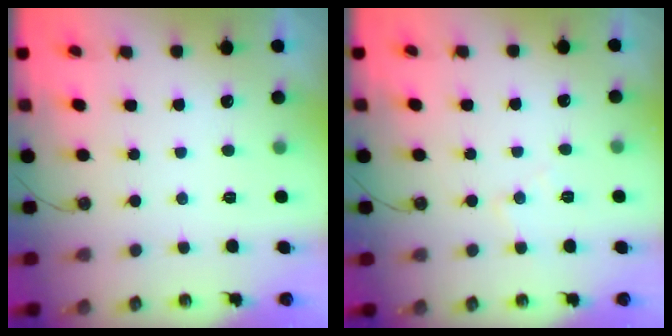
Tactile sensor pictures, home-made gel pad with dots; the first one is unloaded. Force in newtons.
{"total": 5.5, "press": 5.5, "slide": 0.8}